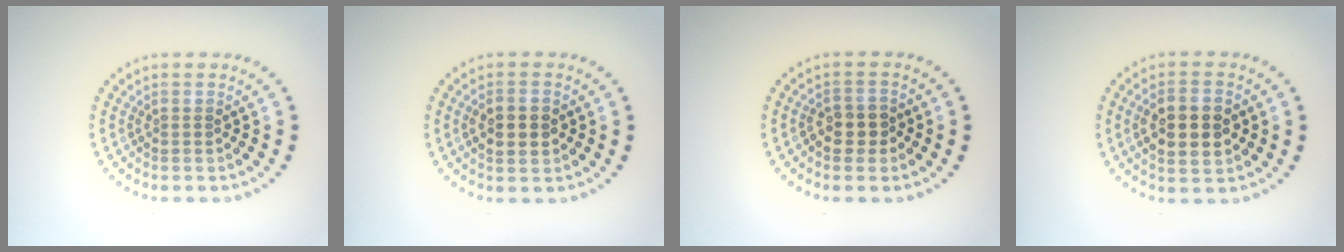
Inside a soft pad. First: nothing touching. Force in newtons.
{"total": 2.8, "press": 2.8, "slide": 0.1}
{"total": 2.4, "press": 2.3, "slide": 0.7}
{"total": 4.9, "press": 4.9, "slide": 0.2}